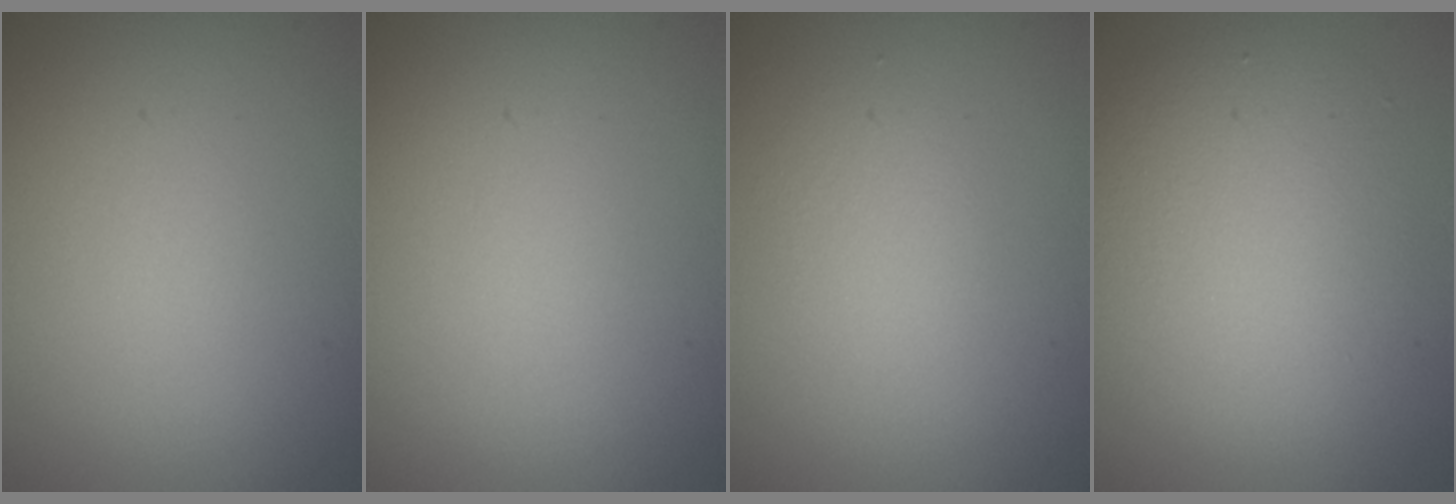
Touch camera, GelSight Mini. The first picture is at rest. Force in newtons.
{"total": 0.0}
{"total": 1.4, "press": 1.4, "slide": 0.0}
{"total": 5.3, "press": 5.3, "slide": 0.5}